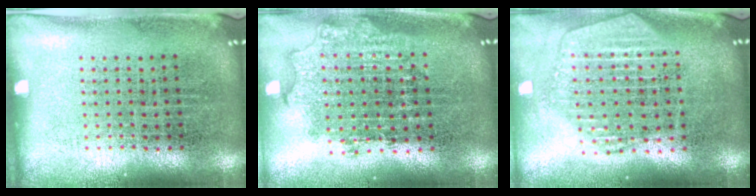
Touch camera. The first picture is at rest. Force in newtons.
{"total": 1.8, "press": 1.4, "slide": 1.1}
{"total": 2.2, "press": 2.0, "slide": 1.0}